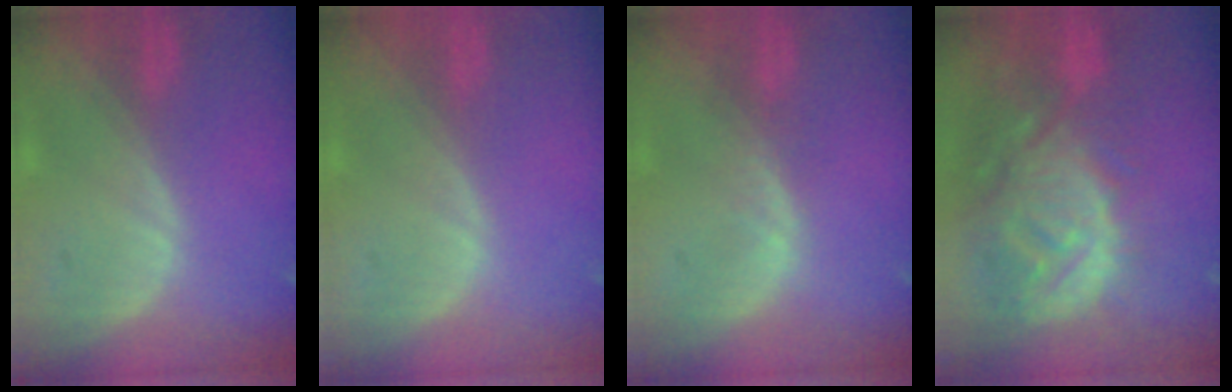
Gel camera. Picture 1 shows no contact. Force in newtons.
{"total": 0.0}
{"total": 1.1, "press": 1.1, "slide": 0.3}
{"total": 13.8, "press": 12.0, "slide": 6.9}